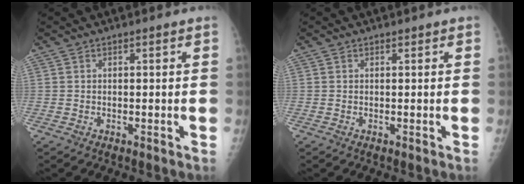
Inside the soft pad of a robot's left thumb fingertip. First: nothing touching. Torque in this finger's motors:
{"motor_torque": [-0.31, -0.15, -0.05, 0.05, 0.00]}